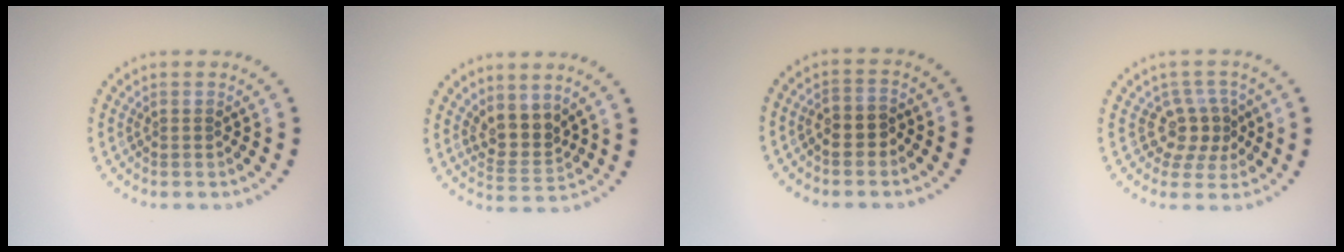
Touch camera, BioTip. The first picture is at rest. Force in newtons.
{"total": 3.0, "press": 2.4, "slide": 1.8}
{"total": 1.6, "press": 1.5, "slide": 0.5}
{"total": 3.0, "press": 2.3, "slide": 2.0}